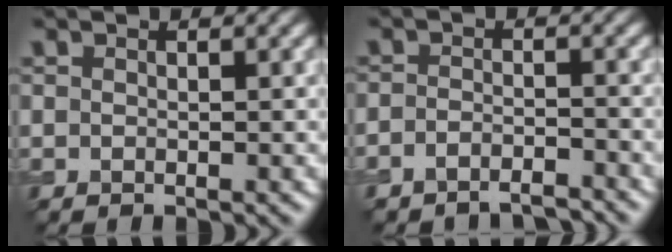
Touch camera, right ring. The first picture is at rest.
{"total": 3.0, "force": [-2.8, 0.7, 0.7], "torque": [-0.011, -0.003, -0.050]}